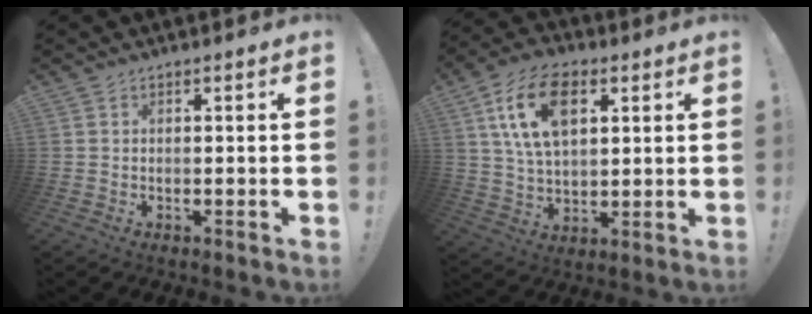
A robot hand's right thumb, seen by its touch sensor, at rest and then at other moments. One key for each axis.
{"total": 17.0, "fx": 6.5, "fy": 10.3, "fz": 11.9, "tx": -0.204, "ty": -0.007, "tz": 0.115}